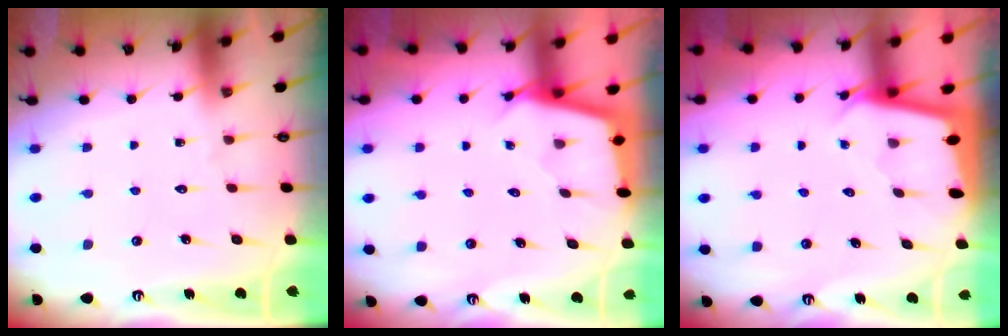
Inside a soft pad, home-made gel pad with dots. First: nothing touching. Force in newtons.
{"total": 2.5, "press": 2.5, "slide": 0.2}
{"total": 2.0, "press": 2.0, "slide": 0.1}